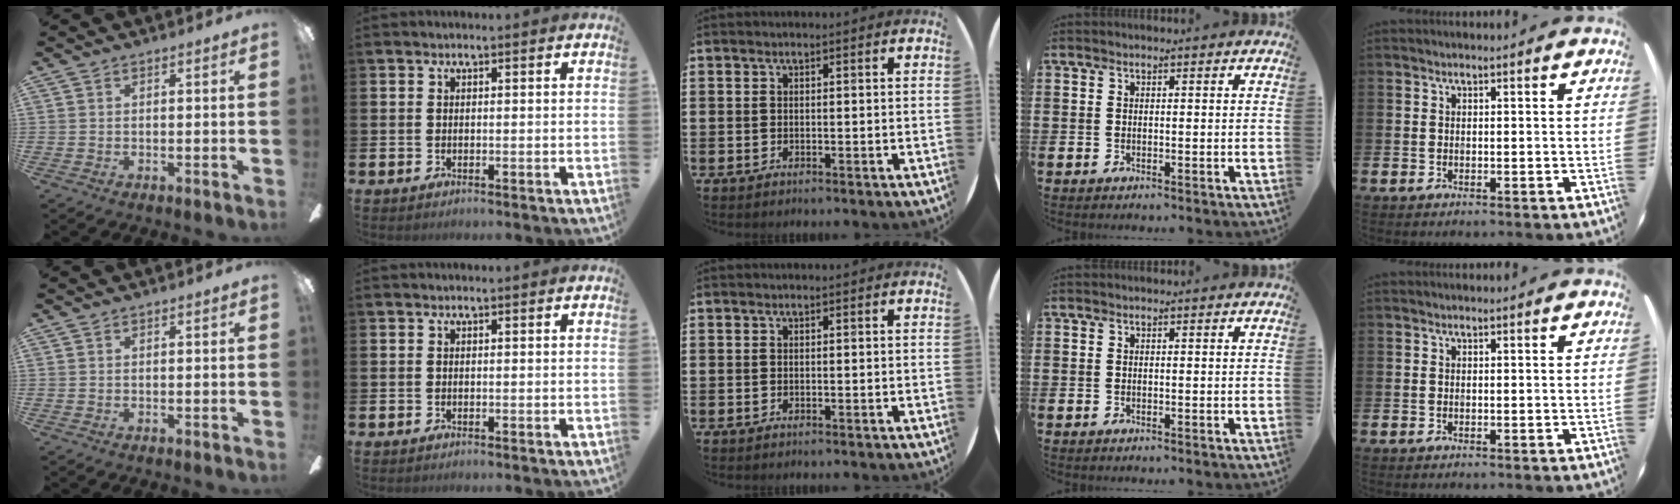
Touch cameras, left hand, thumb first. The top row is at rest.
{}